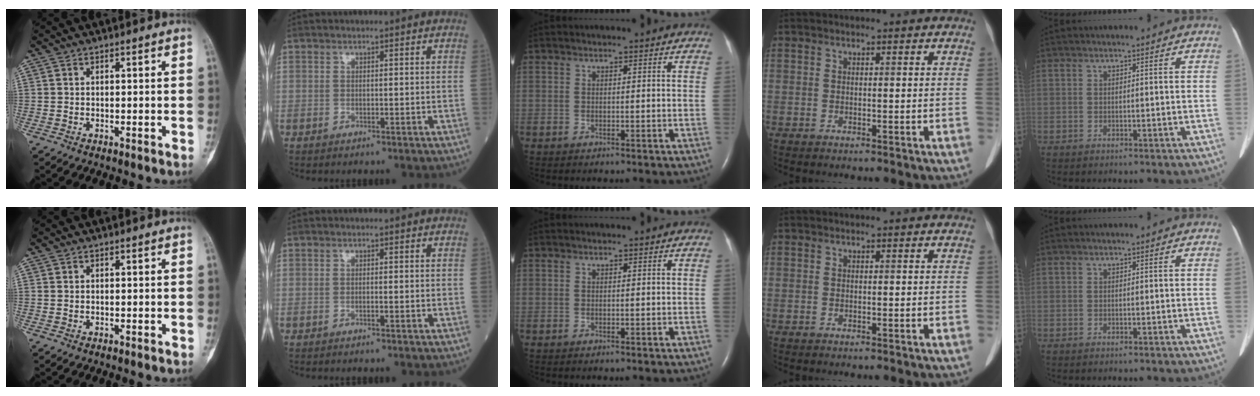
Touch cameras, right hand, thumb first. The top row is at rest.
{}